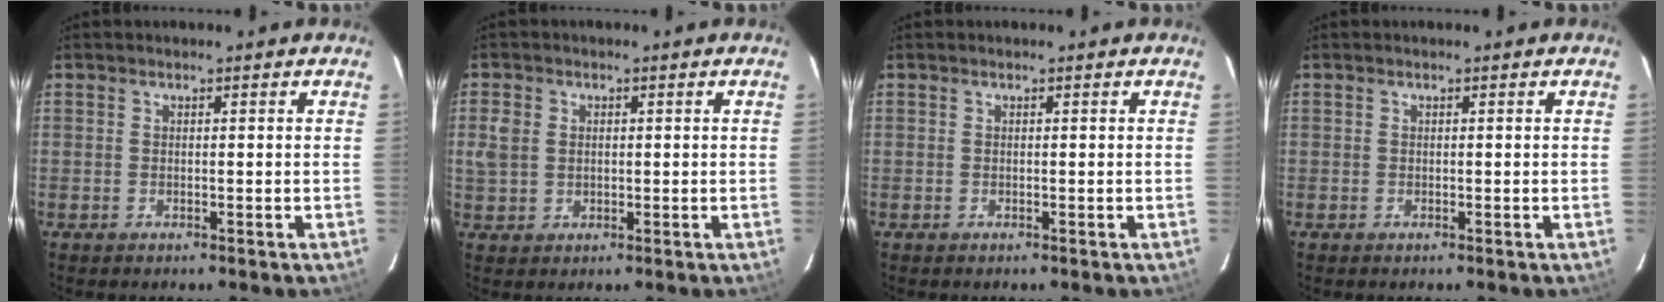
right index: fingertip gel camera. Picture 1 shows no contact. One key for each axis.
{"total": 4.3, "fx": 0.6, "fy": 3.6, "fz": 2.2, "tx": -0.049, "ty": 0.007, "tz": 0.016}
{"total": 0.0}
{"total": 0.0}